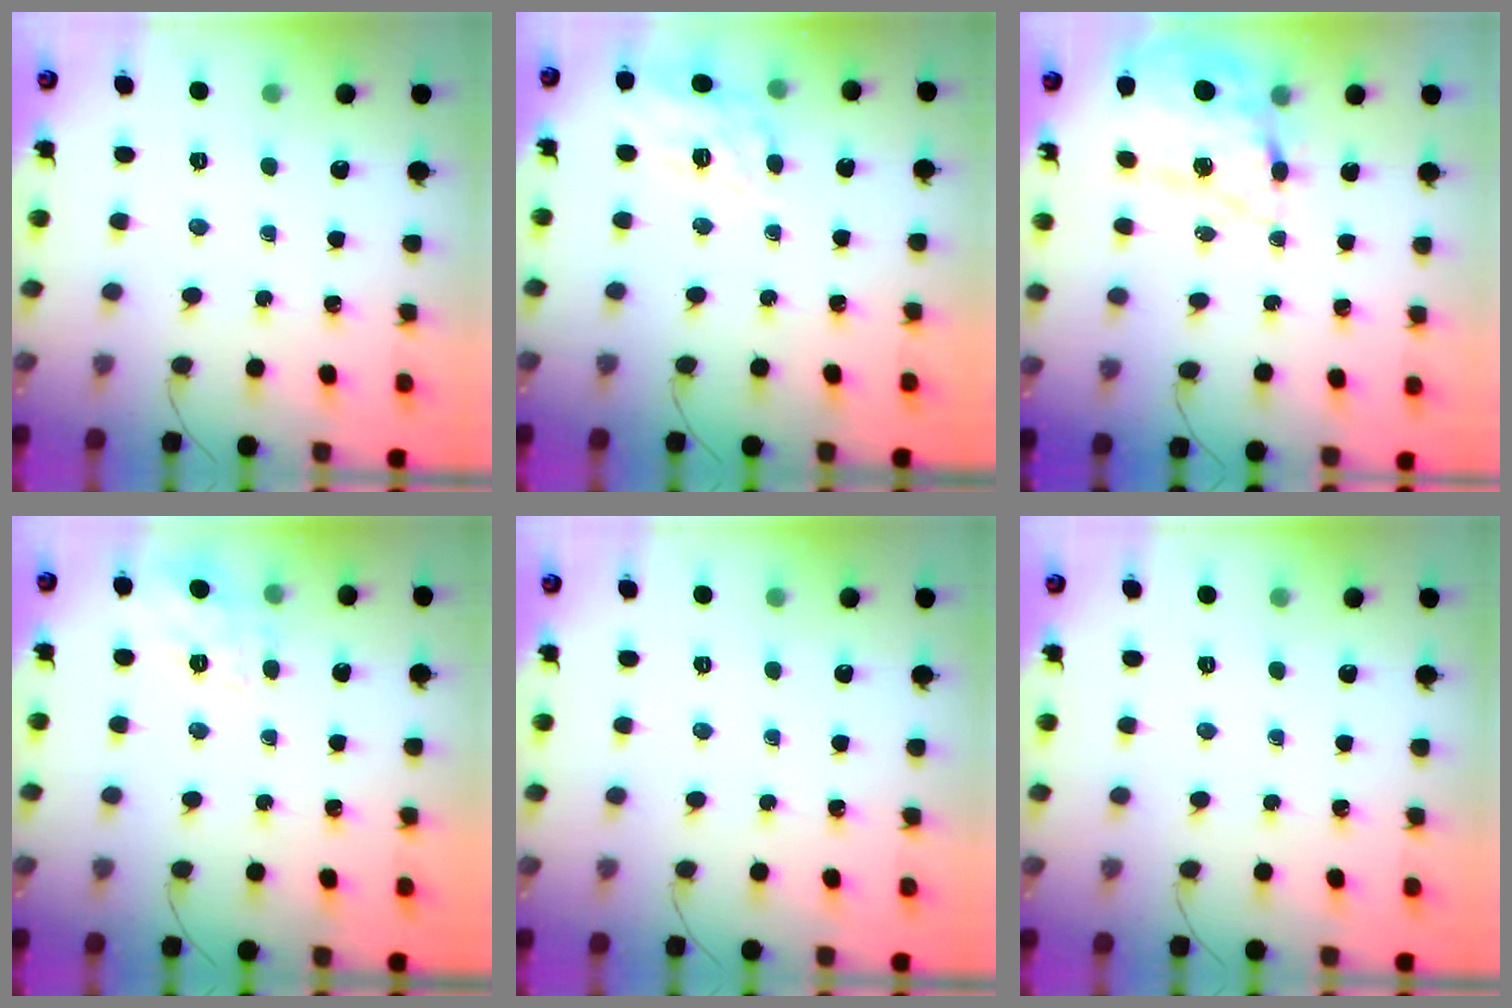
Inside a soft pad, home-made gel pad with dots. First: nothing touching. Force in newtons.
{"total": 9.3, "press": 9.1, "slide": 1.6}
{"total": 23.6, "press": 23.1, "slide": 4.9}
{"total": 4.2, "press": 4.1, "slide": 0.8}
{"total": 0.0}
{"total": 0.0}